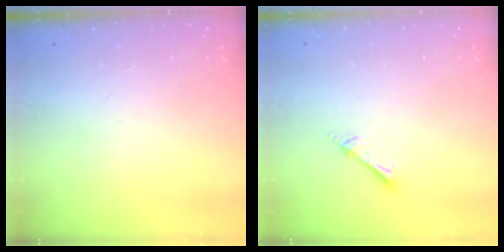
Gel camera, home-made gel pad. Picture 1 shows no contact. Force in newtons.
{"total": 2.0, "press": 2.0, "slide": 0.2}